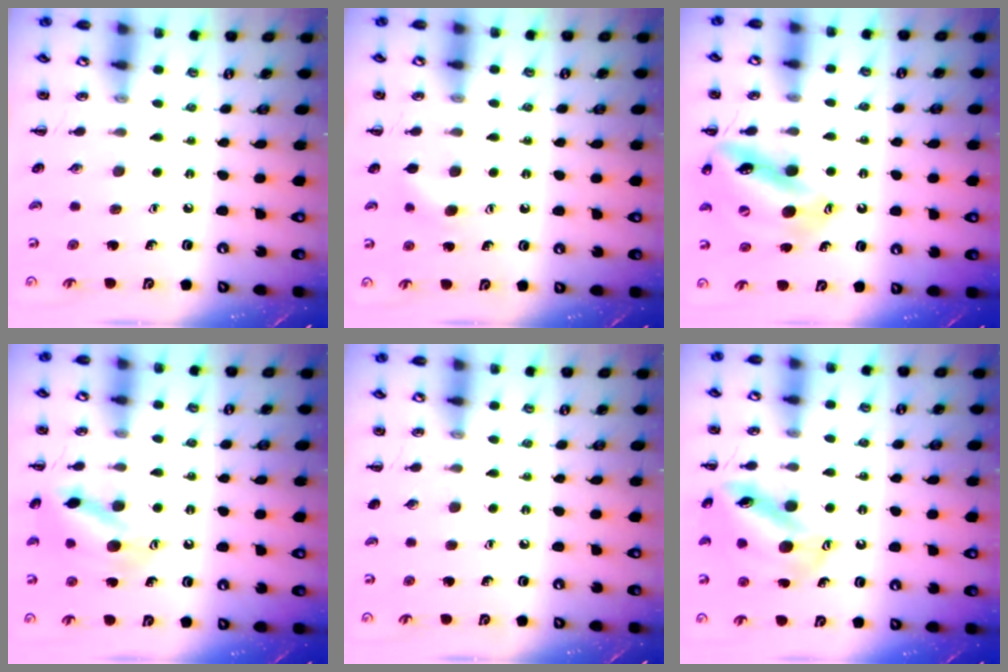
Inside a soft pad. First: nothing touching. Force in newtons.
{"total": 5.1, "press": 4.9, "slide": 1.3}
{"total": 15.2, "press": 15.0, "slide": 2.4}
{"total": 12.8, "press": 12.8, "slide": 1.2}
{"total": 0.0}
{"total": 15.7, "press": 15.7, "slide": 1.0}